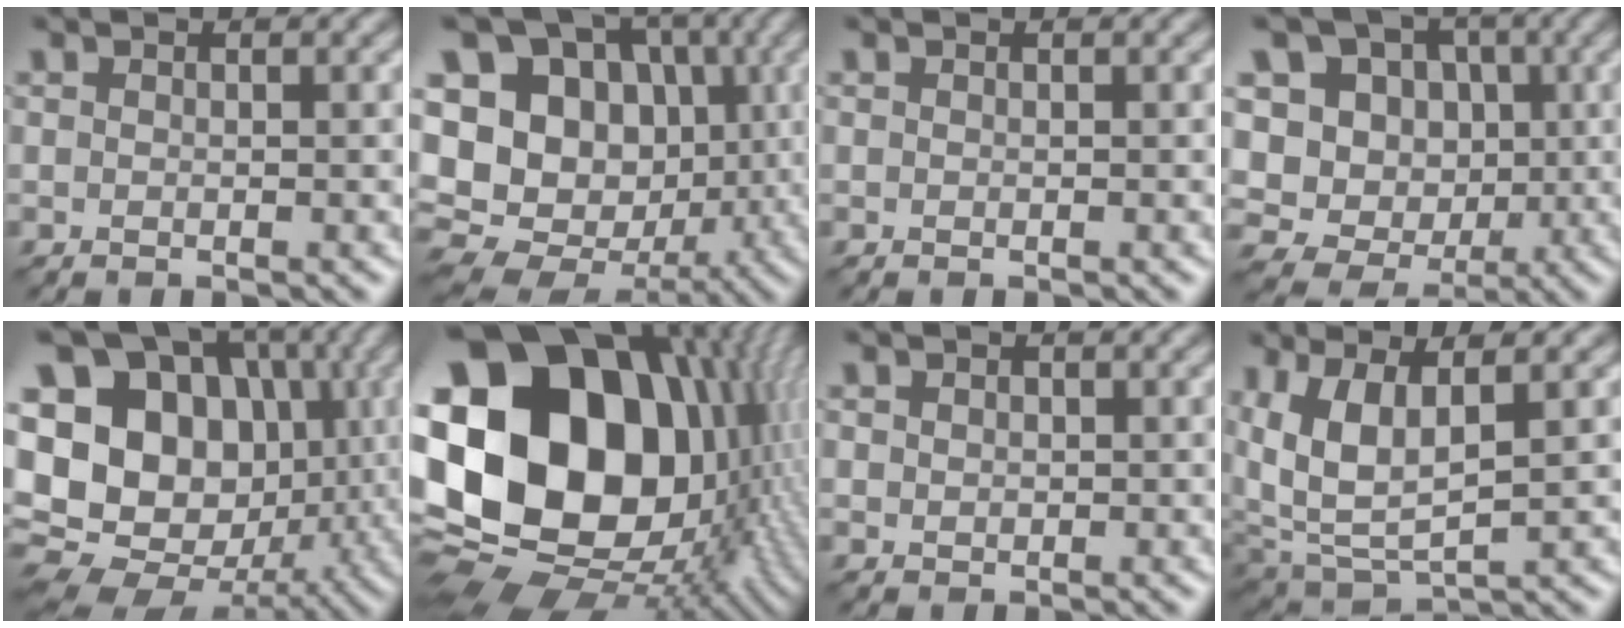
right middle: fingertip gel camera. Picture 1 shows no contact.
{"total": 16.5, "force": [0.7, 14.2, 8.5], "torque": [-0.187, 0.008, 0.011]}
{"total": 0.0}
{"total": 15.0, "force": [2.1, 13.7, 5.7], "torque": [-0.156, 0.027, 0.034]}
{"total": 19.4, "force": [1.7, 15.9, 11.0], "torque": [-0.227, 0.017, 0.027]}
{"total": 23.7, "force": [1.9, 17.8, 15.5], "torque": [-0.327, -0.023, 0.040]}
{"total": 1.1, "force": [0.3, 1.0, 0.4], "torque": [-0.004, 0.002, 0.001]}
{"total": 6.8, "force": [2.4, 3.5, 5.4], "torque": [-0.124, -0.008, 0.054]}